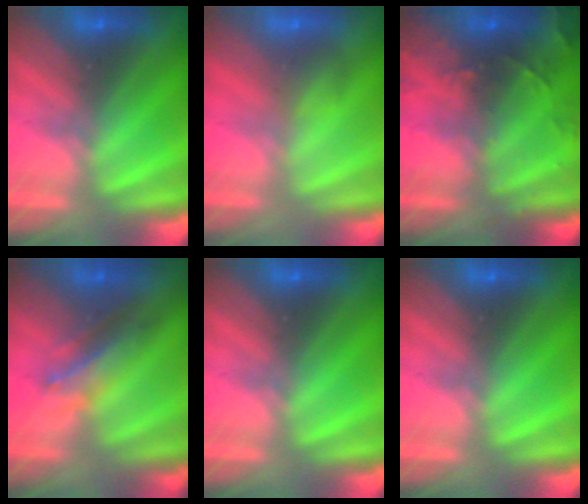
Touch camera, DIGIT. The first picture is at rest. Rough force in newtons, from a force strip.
{"total": 2.9}
{"total": 9.4}
{"total": 2.7}
{"total": 0.0}
{"total": 0.0}